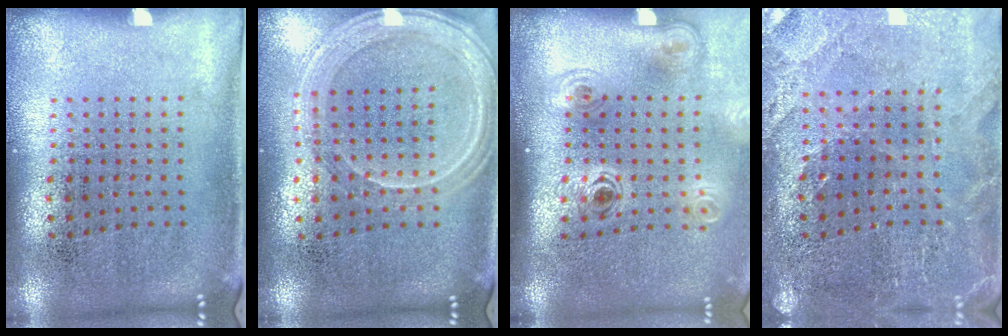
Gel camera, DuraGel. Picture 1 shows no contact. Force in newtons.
{"total": 1.3, "press": 1.3, "slide": 0.1}
{"total": 2.0, "press": 1.4, "slide": 1.5}
{"total": 1.0, "press": 1.0, "slide": 0.1}